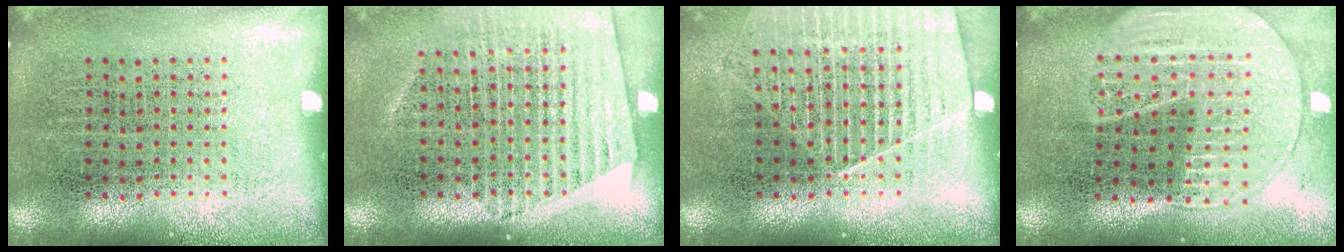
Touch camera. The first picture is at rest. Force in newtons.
{"total": 1.5, "press": 1.3, "slide": 0.6}
{"total": 1.3, "press": 1.3, "slide": 0.2}
{"total": 2.0, "press": 1.8, "slide": 0.9}